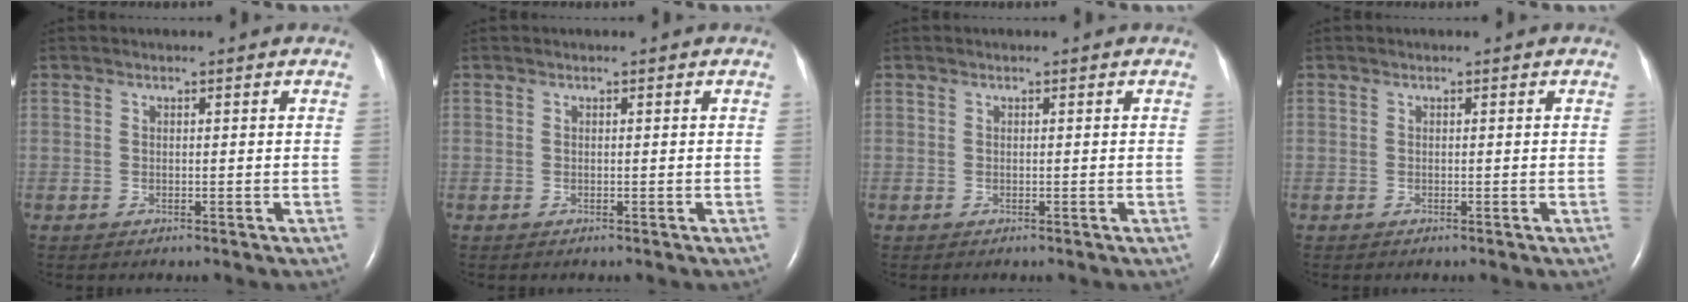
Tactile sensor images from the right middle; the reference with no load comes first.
{"total": 0.0}
{"total": 0.0}
{"total": 0.0}